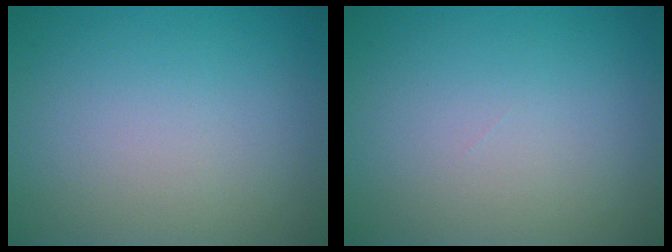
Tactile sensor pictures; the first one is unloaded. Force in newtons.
{"total": 0.0}